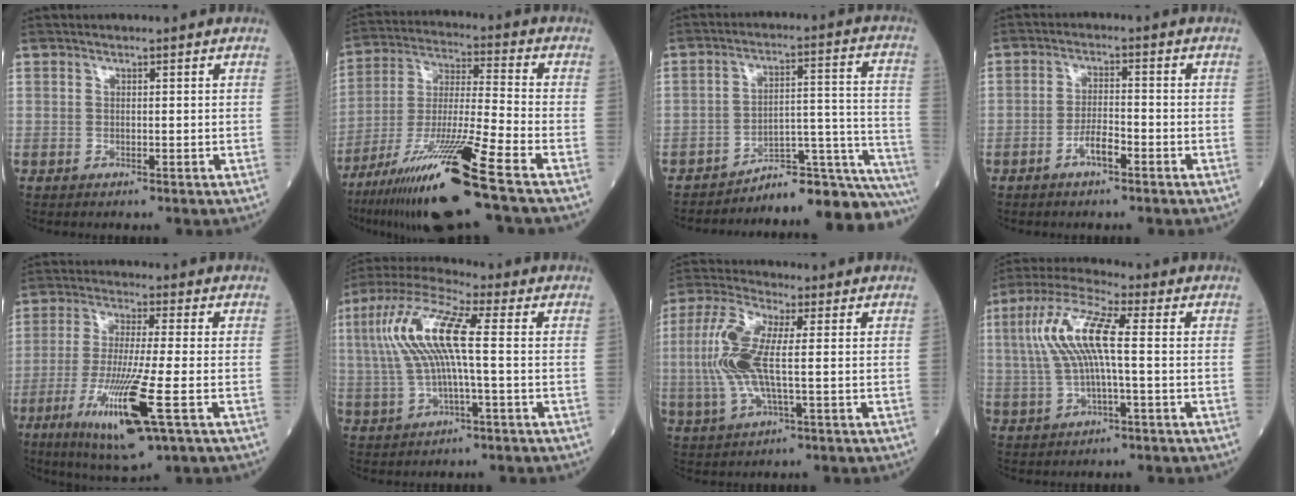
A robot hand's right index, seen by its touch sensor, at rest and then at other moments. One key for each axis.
{"total": 17.9, "fx": -11.3, "fy": -0.9, "fz": 13.9, "tx": -0.280, "ty": -0.042, "tz": -0.204}
{"total": 17.0, "fx": -16.5, "fy": 0.8, "fz": 4.1, "tx": 0.001, "ty": 0.061, "tz": -0.220}
{"total": 3.6, "fx": -2.1, "fy": 0.9, "fz": 2.7, "tx": -0.051, "ty": 0.003, "tz": -0.040}
{"total": 12.9, "fx": -4.9, "fy": 0.3, "fz": 11.9, "tx": -0.241, "ty": -0.036, "tz": -0.088}
{"total": 11.8, "fx": 1.2, "fy": 1.8, "fz": 11.6, "tx": -0.254, "ty": 0.025, "tz": 0.018}
{"total": 9.9, "fx": 0.2, "fy": 2.4, "fz": 9.6, "tx": -0.228, "ty": 0.005, "tz": 0.001}
{"total": 10.1, "fx": 0.9, "fy": 1.6, "fz": 9.9, "tx": -0.217, "ty": 0.023, "tz": 0.014}